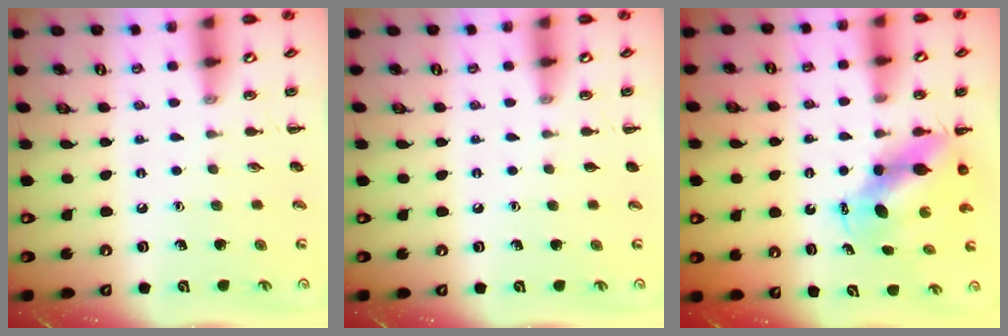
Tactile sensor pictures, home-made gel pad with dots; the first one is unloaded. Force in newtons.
{"total": 0.0}
{"total": 8.7, "press": 8.5, "slide": 1.5}